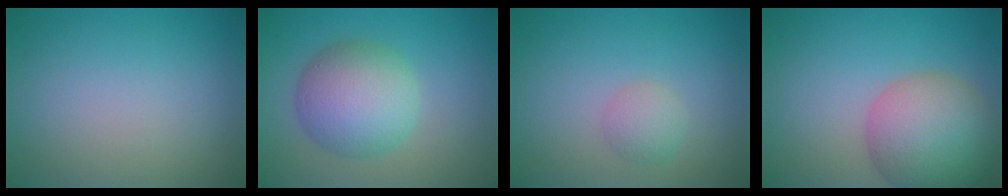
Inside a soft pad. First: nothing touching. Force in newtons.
{"total": 6.7, "press": 6.7, "slide": 0.2}
{"total": 1.8, "press": 1.8, "slide": 0.0}
{"total": 8.7, "press": 8.6, "slide": 0.4}